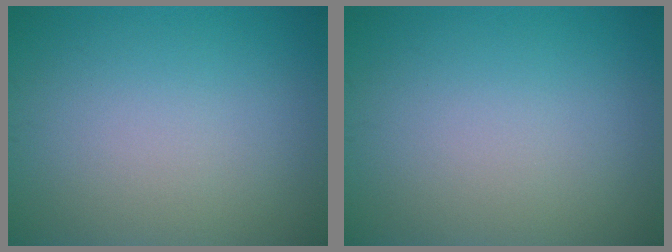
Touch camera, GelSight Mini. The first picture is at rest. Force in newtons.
{"total": 0.0}